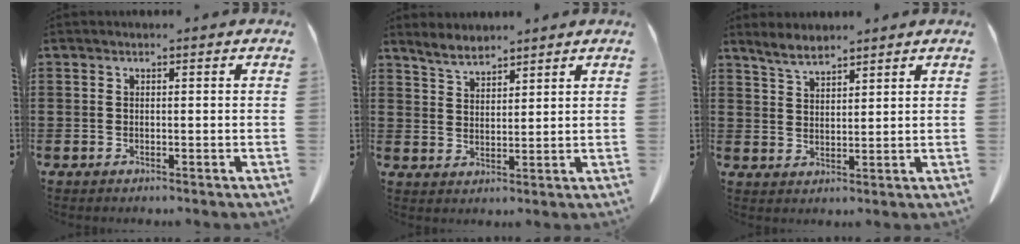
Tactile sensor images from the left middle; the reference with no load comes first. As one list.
[{"total": 3.8, "force": [3.5, 1.0, 1.1], "torque": [-0.033, -0.007, 0.066]}, {"total": 3.8, "force": [3.3, 0.9, 1.6], "torque": [-0.041, -0.006, 0.062]}]